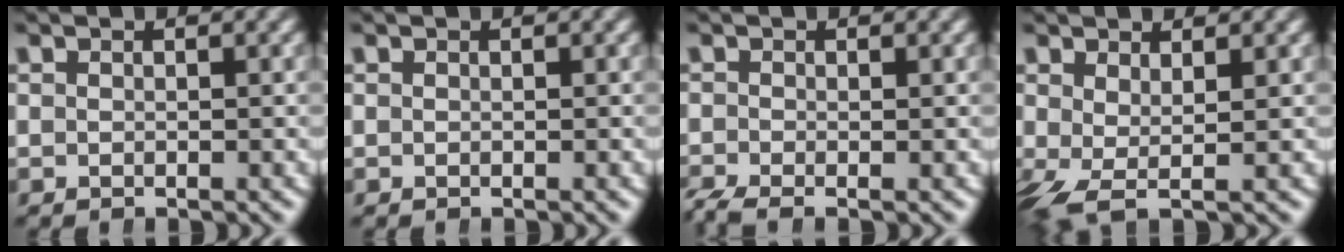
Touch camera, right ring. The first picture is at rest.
{"total": 0.0}
{"total": 2.6, "force": [-1.8, 1.3, 1.2], "torque": [-0.028, -0.010, -0.028]}
{"total": 3.1, "force": [-1.2, 1.2, 2.6], "torque": [-0.070, -0.032, -0.001]}